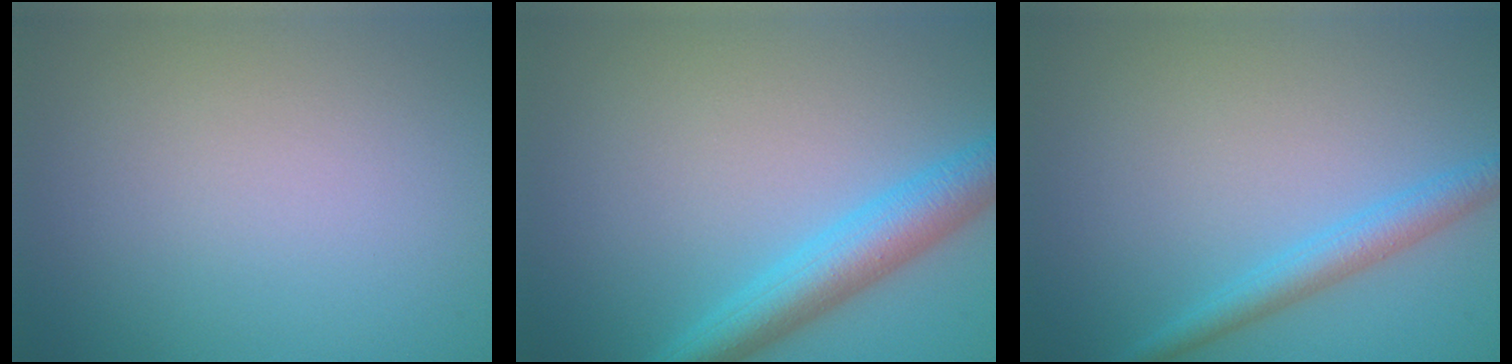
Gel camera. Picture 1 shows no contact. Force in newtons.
{"total": 4.9, "press": 4.9, "slide": 0.2}
{"total": 2.7, "press": 2.7, "slide": 0.2}